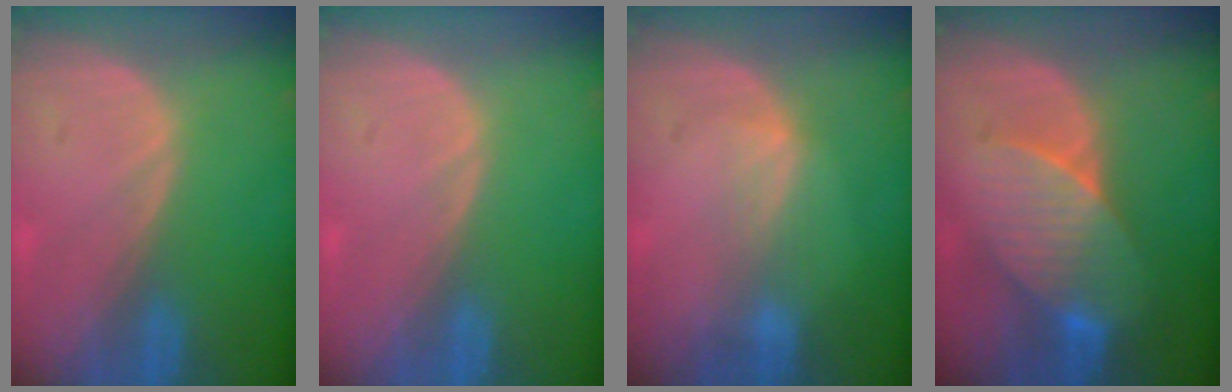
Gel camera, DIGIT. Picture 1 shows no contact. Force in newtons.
{"total": 0.0}
{"total": 2.4, "press": 2.4, "slide": 0.4}
{"total": 7.3, "press": 7.2, "slide": 1.2}